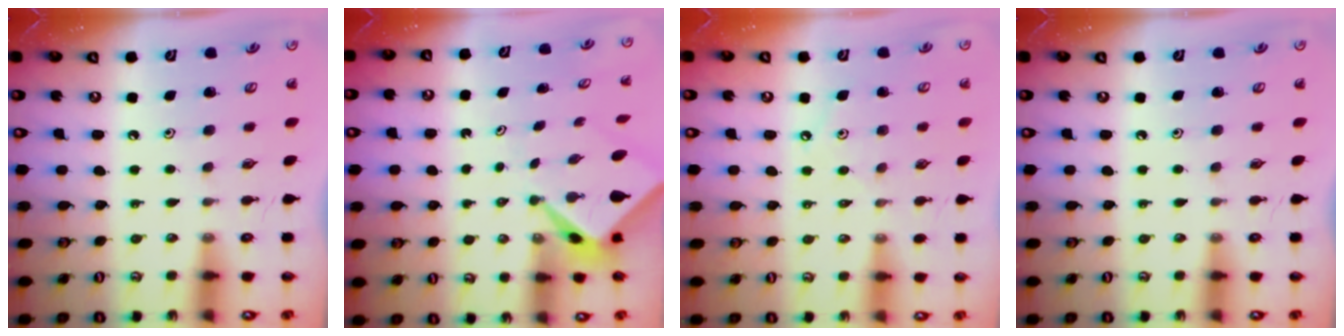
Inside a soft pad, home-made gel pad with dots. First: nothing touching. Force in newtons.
{"total": 2.7, "press": 2.7, "slide": 0.2}
{"total": 4.4, "press": 4.4, "slide": 0.5}
{"total": 0.0}